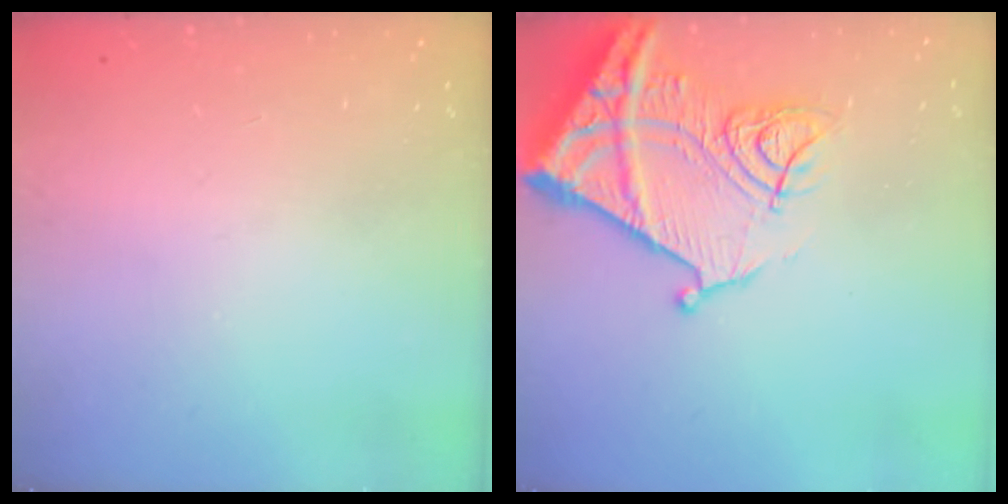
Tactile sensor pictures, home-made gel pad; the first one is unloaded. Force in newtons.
{"total": 18.1, "press": 18.0, "slide": 1.9}